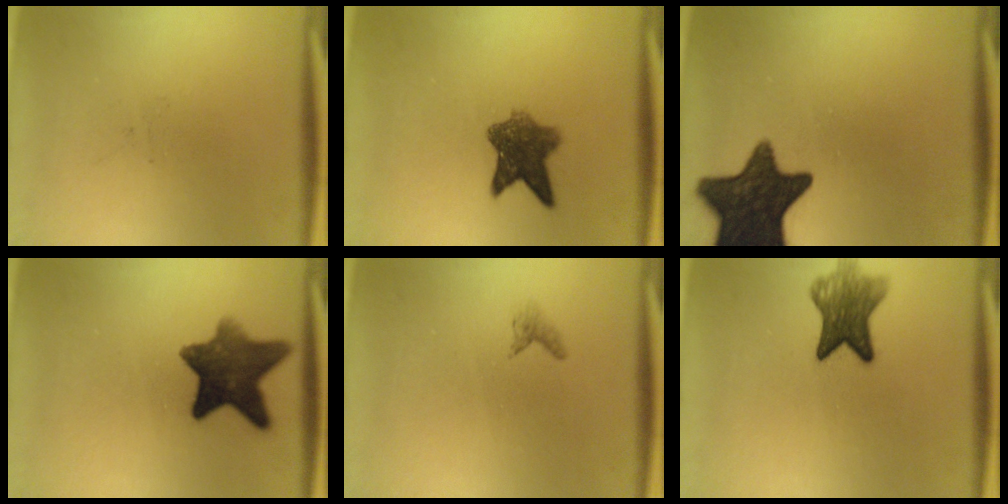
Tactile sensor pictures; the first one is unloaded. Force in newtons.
{"total": 7.1}
{"total": 15.4}
{"total": 10.3}
{"total": 0.7}
{"total": 7.3}